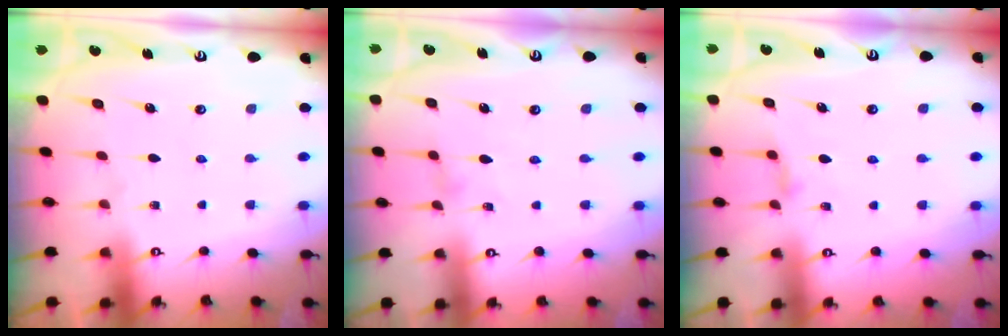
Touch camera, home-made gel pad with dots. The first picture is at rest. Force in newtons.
{"total": 0.0}
{"total": 2.4, "press": 2.4, "slide": 0.5}